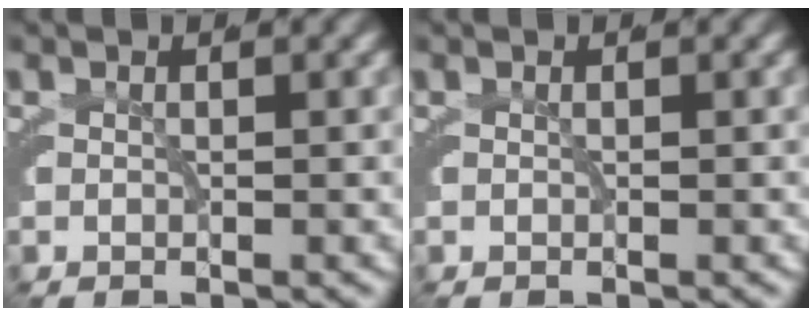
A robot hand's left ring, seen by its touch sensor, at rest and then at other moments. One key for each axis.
{"total": 0.0}